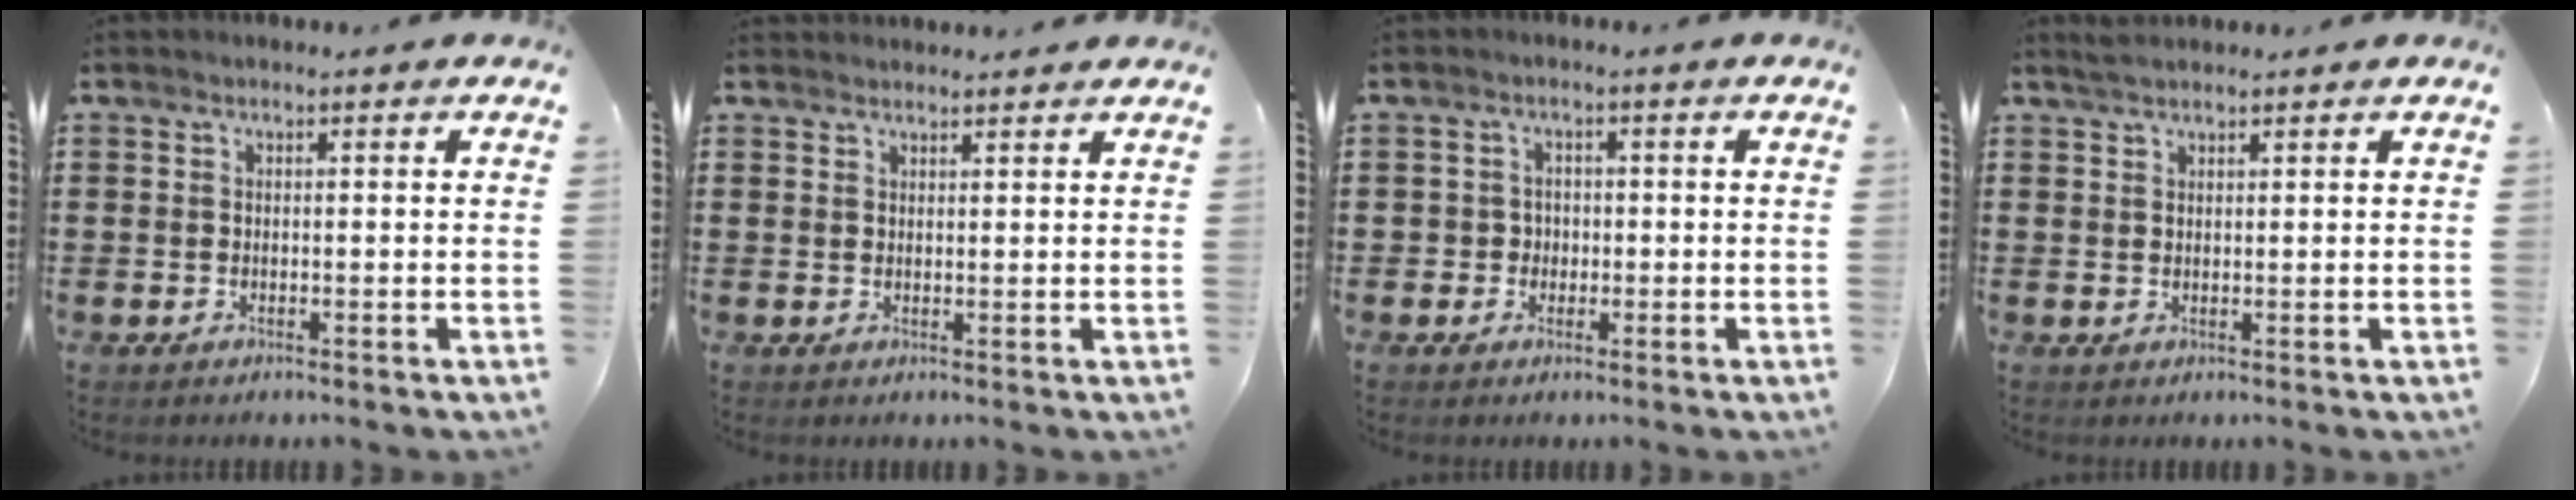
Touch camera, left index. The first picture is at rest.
{"total": 1.6, "force": [1.6, 0.1, 0.0], "torque": [-0.004, 0.001, 0.031]}
{"total": 1.9, "force": [-0.4, 1.8, 0.2], "torque": [-0.012, 0.005, -0.011]}
{"total": 1.6, "force": [1.5, 0.2, 0.6], "torque": [-0.013, 0.001, 0.030]}